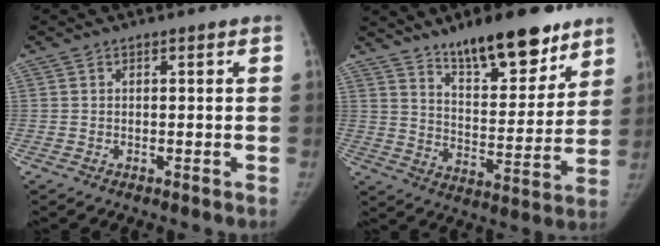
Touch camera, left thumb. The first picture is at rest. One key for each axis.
{"total": 17.2, "fx": 12.4, "fy": 5.9, "fz": 10.4, "tx": -0.107, "ty": -0.079, "tz": 0.201}